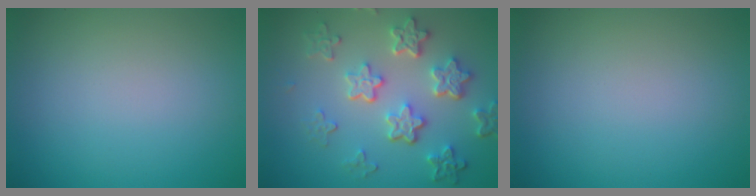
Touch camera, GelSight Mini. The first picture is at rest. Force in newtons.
{"total": 5.8, "press": 4.3, "slide": 3.8}
{"total": 0.0}